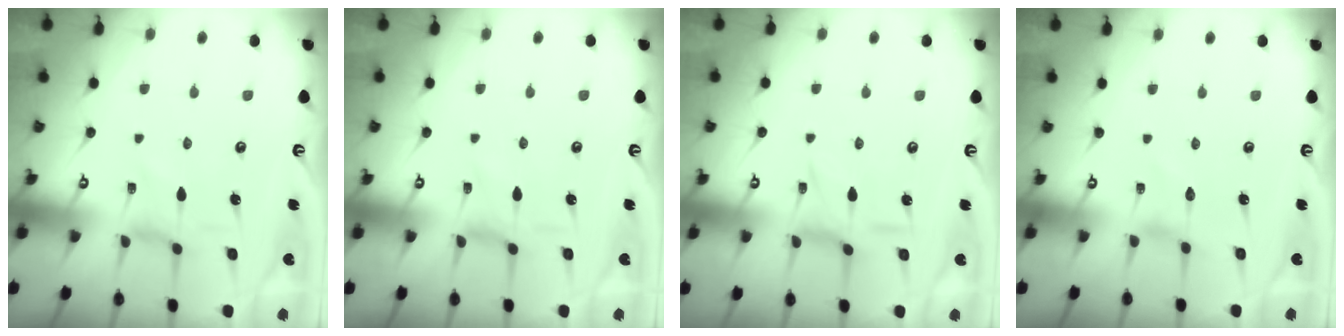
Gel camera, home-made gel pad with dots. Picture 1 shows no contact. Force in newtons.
{"total": 1.0, "press": 0.9, "slide": 0.3}
{"total": 1.6, "press": 1.6, "slide": 0.5}
{"total": 0.0}